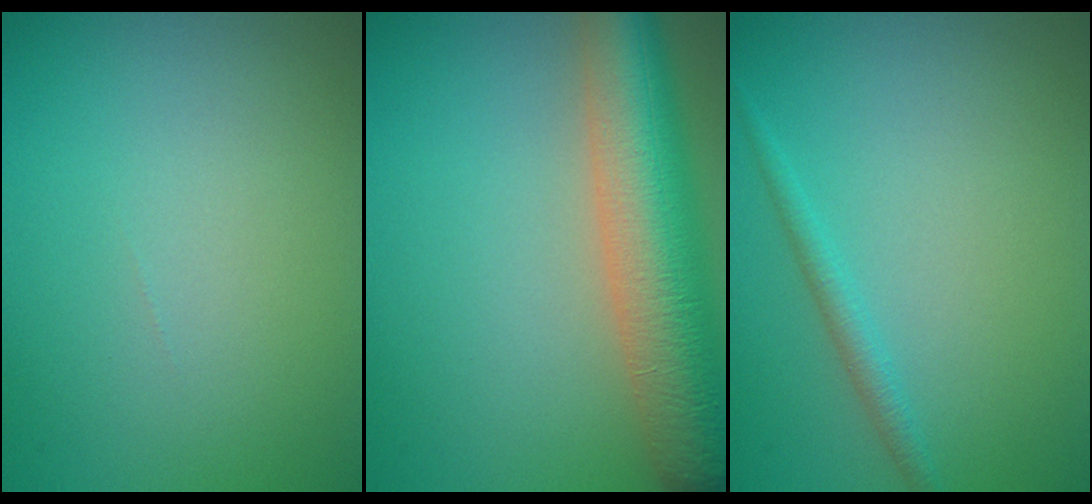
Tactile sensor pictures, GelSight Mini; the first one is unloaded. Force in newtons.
{"total": 9.7, "press": 9.6, "slide": 0.5}
{"total": 1.4, "press": 1.4, "slide": 0.1}